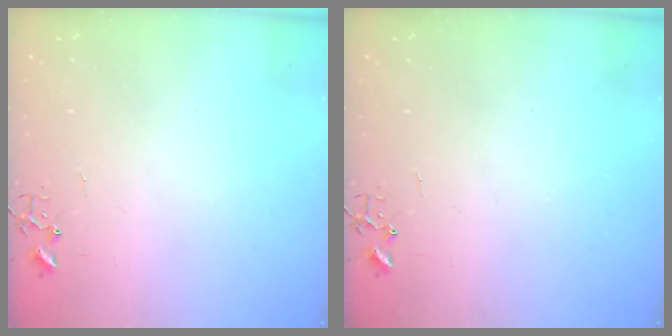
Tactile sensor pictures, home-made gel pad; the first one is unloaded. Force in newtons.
{"total": 0.0}